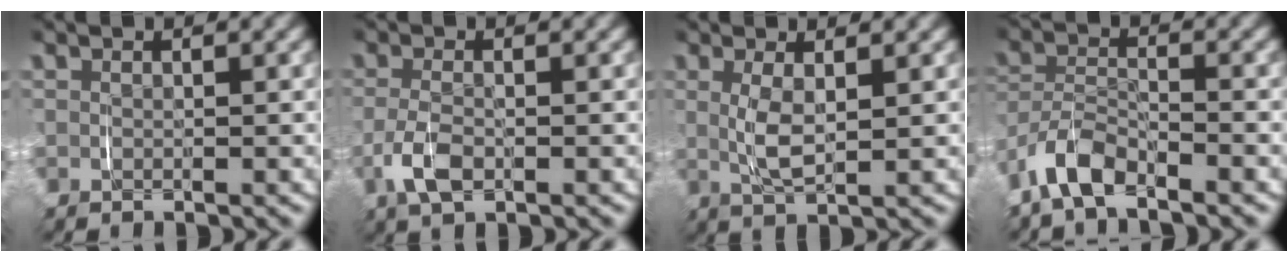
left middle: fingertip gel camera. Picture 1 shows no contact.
{"total": 2.5, "force": [-1.4, 0.8, 1.9], "torque": [-0.053, -0.013, -0.019]}
{"total": 2.8, "force": [0.3, 0.5, 2.7], "torque": [-0.054, -0.007, 0.010]}
{"total": 4.2, "force": [-3.9, 0.9, 1.1], "torque": [-0.026, -0.003, -0.076]}